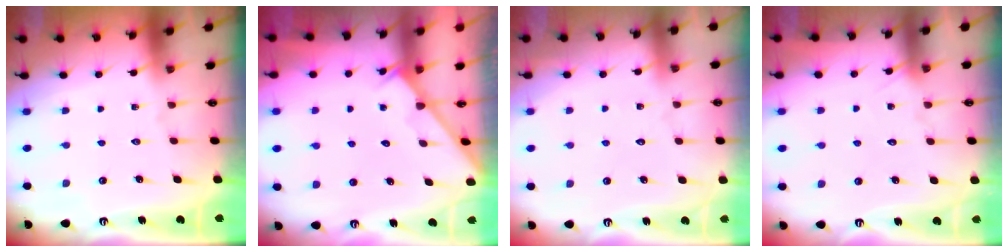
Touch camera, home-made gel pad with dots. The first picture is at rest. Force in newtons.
{"total": 2.0, "press": 2.0, "slide": 0.1}
{"total": 3.5, "press": 3.4, "slide": 0.4}
{"total": 5.7, "press": 5.7, "slide": 0.5}